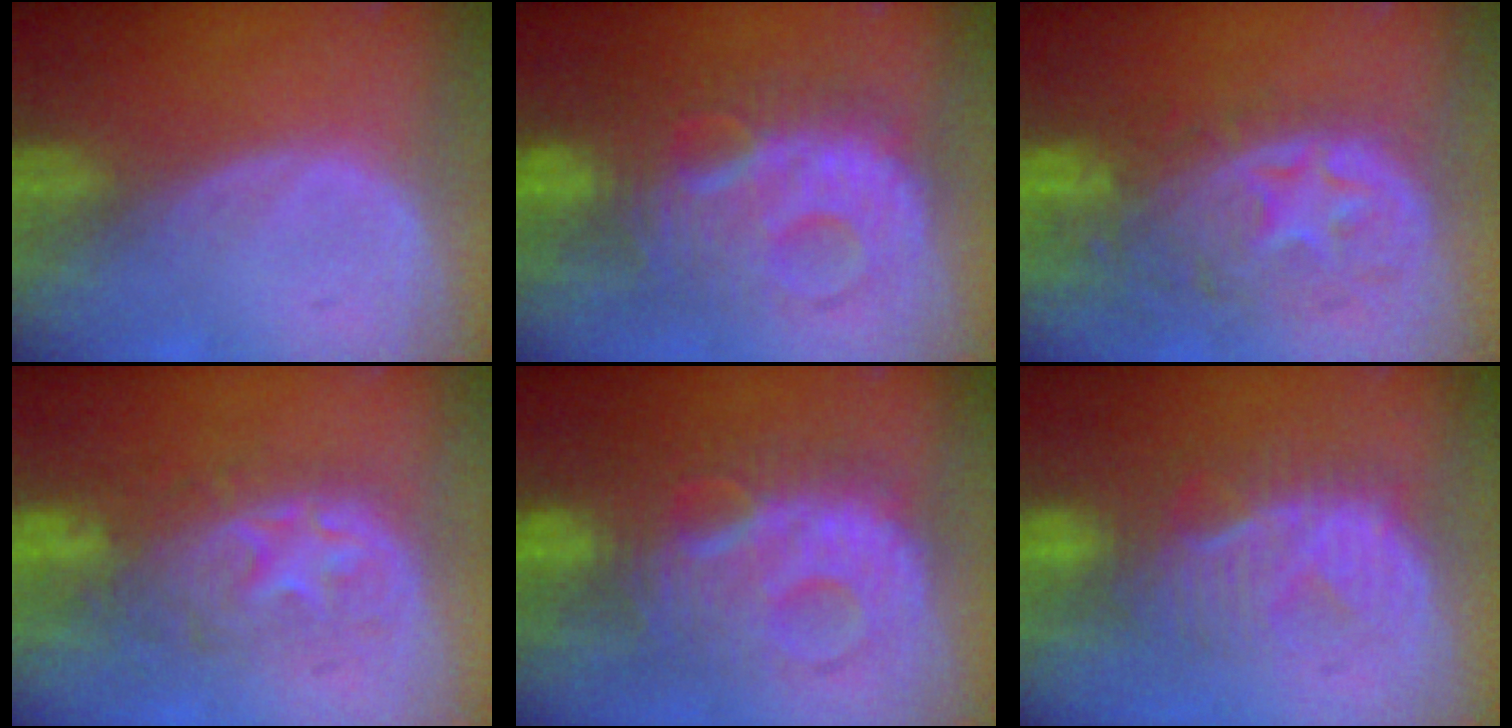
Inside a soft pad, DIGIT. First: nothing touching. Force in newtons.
{"total": 10.9, "press": 10.9, "slide": 0.5}
{"total": 11.0, "press": 9.8, "slide": 5.1}
{"total": 8.7, "press": 8.6, "slide": 1.7}
{"total": 10.9, "press": 10.9, "slide": 0.5}
{"total": 8.0, "press": 7.9, "slide": 1.3}